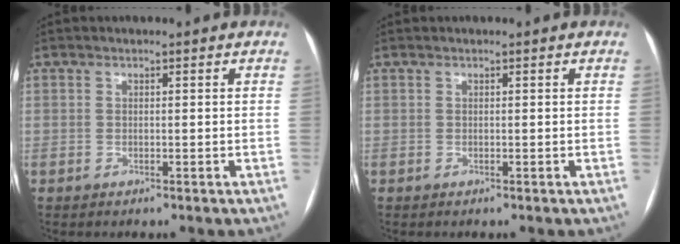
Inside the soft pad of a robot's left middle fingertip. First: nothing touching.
{"total": 0.0}